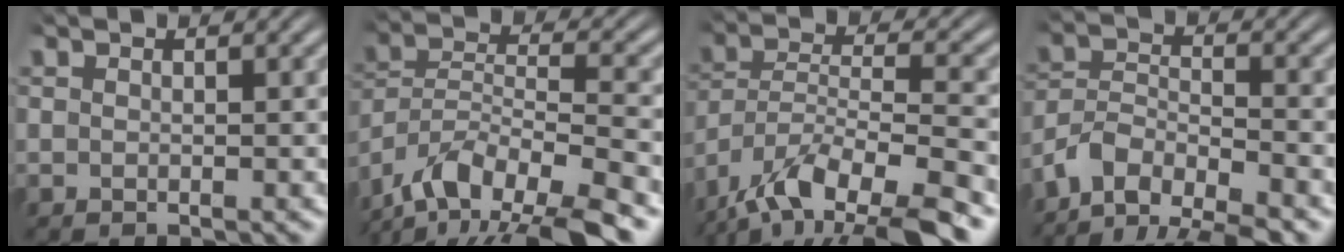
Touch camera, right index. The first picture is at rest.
{"total": 8.2, "force": [-4.4, 4.6, 5.2], "torque": [-0.116, -0.039, -0.057]}
{"total": 7.4, "force": [-4.1, 3.3, 5.3], "torque": [-0.111, -0.034, -0.049]}
{"total": 10.0, "force": [-4.9, 7.6, 4.3], "torque": [-0.098, -0.038, -0.082]}